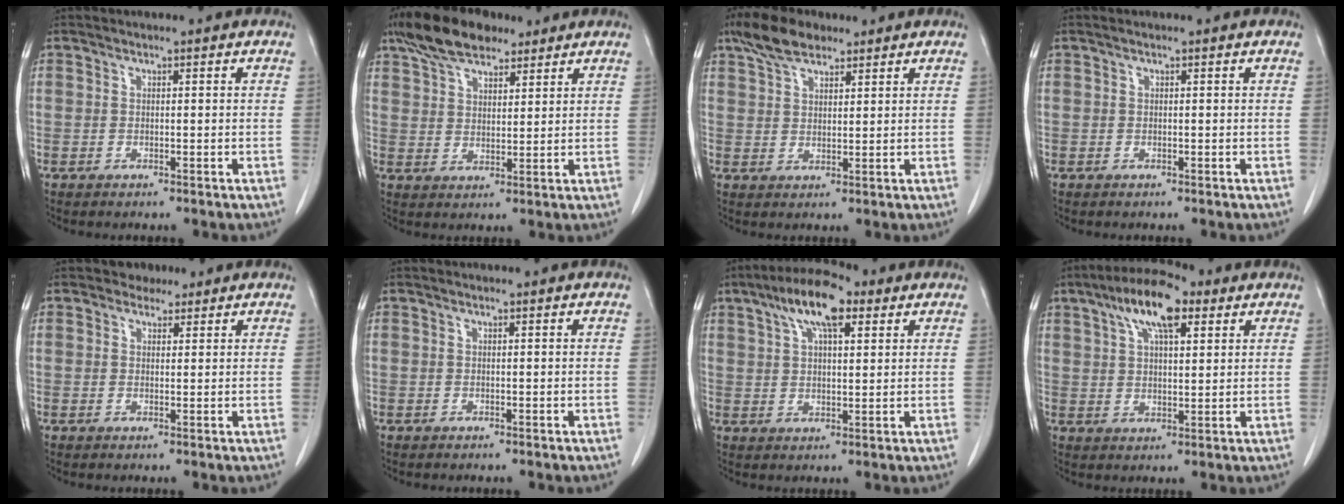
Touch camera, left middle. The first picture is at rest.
{"total": 10.1, "force": [7.6, 4.1, 5.2], "torque": [-0.099, 0.022, 0.137]}
{"total": 6.5, "force": [4.8, 2.8, 3.3], "torque": [-0.068, 0.017, 0.092]}
{"total": 0.0}
{"total": 2.0, "force": [1.6, 1.2, 0.0], "torque": [-0.002, 0.007, 0.023]}
{"total": 0.0}
{"total": 9.7, "force": [5.4, 3.1, 7.5], "torque": [-0.138, 0.023, 0.090]}
{"total": 10.1, "force": [5.5, 3.2, 7.9], "torque": [-0.144, 0.022, 0.093]}